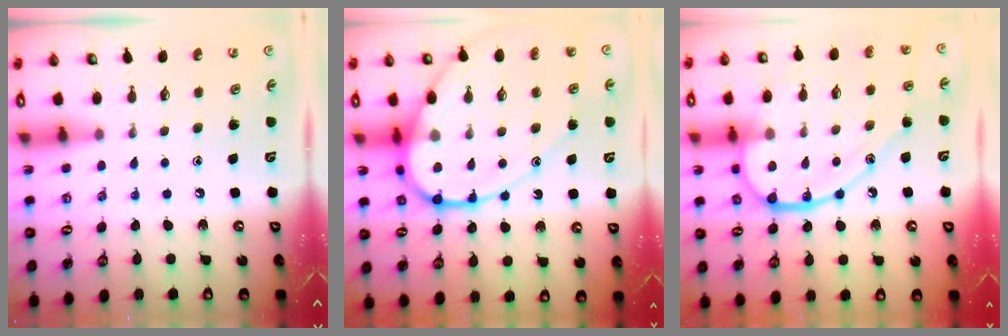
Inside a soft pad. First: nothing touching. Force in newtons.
{"total": 17.2, "press": 17.1, "slide": 1.6}
{"total": 16.6, "press": 16.5, "slide": 1.2}